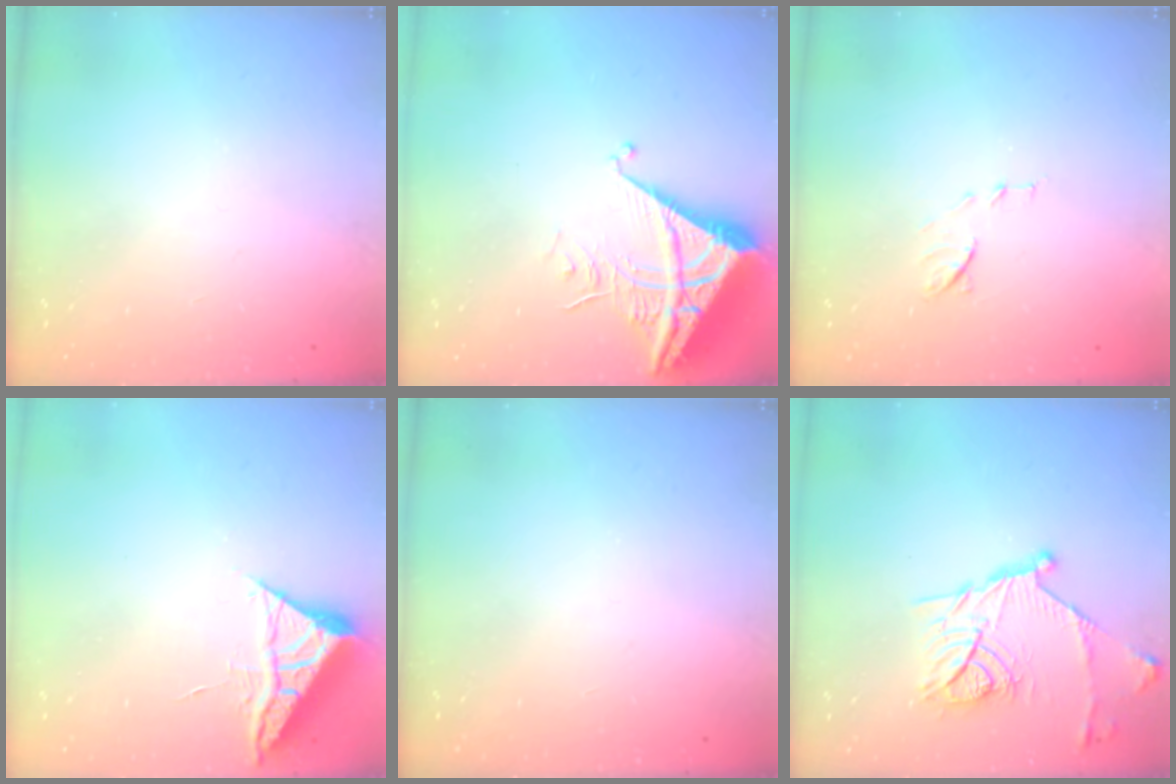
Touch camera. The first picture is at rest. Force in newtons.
{"total": 7.0, "press": 7.0, "slide": 0.8}
{"total": 7.9, "press": 7.9, "slide": 0.7}
{"total": 5.4, "press": 5.4, "slide": 0.8}
{"total": 0.0}
{"total": 15.9, "press": 15.9, "slide": 0.3}